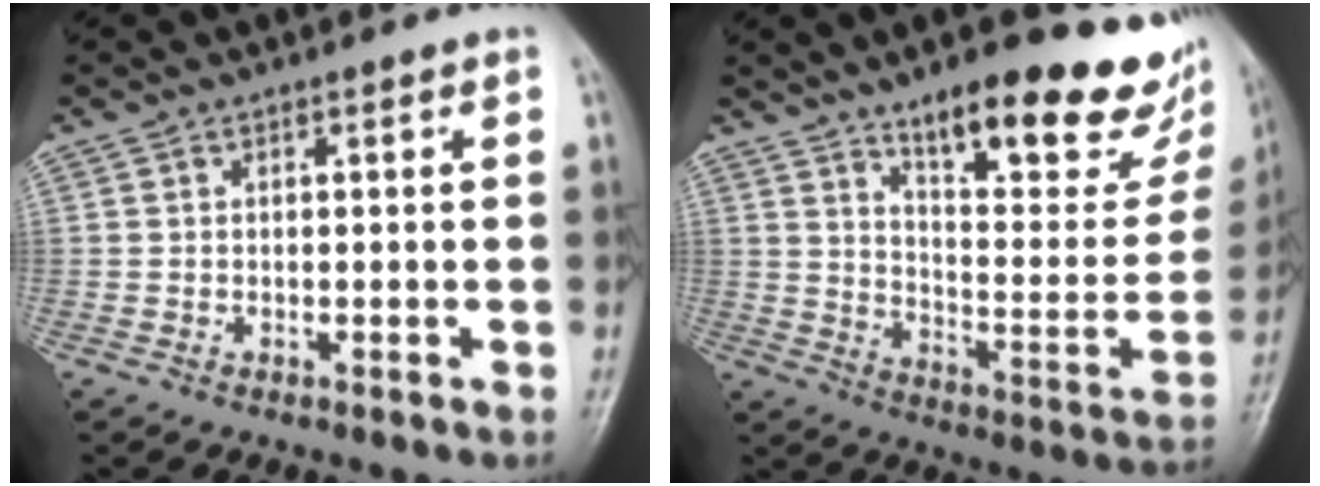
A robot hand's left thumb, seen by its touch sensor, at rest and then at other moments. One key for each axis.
{"total": 26.0, "fx": 16.3, "fy": 8.3, "fz": 18.4, "tx": -0.201, "ty": -0.078, "tz": 0.239}